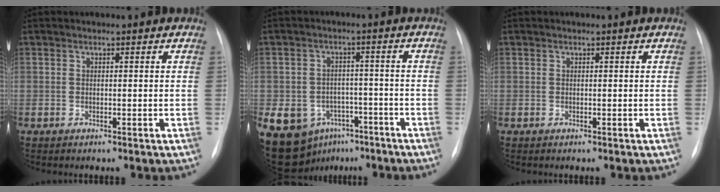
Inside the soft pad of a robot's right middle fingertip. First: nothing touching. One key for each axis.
{"total": 15.5, "fx": -8.1, "fy": 11.9, "fz": 5.9, "tx": -0.134, "ty": 0.018, "tz": -0.108}
{"total": 0.0}